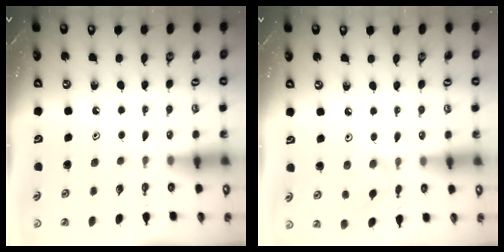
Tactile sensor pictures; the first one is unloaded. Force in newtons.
{"total": 2.7, "press": 2.7, "slide": 0.6}